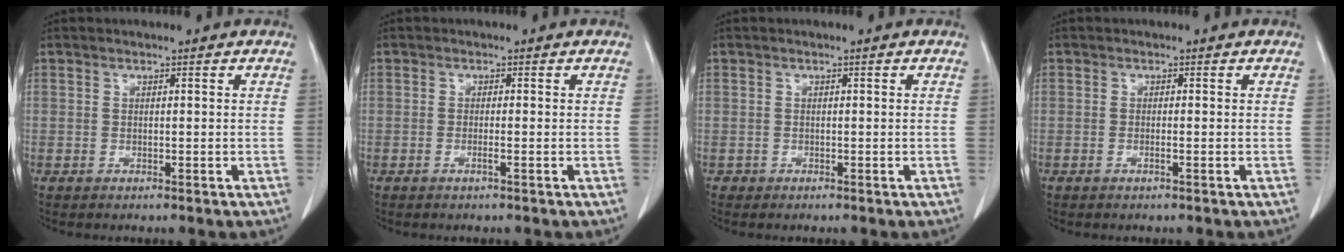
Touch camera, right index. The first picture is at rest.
{"total": 0.9, "force": [-0.5, -0.1, 0.8], "torque": [-0.017, 0.000, -0.008]}
{"total": 0.6, "force": [-0.2, 0.5, -0.2], "torque": [0.000, 0.005, -0.005]}
{"total": 0.7, "force": [-0.3, 0.0, 0.6], "torque": [-0.013, 0.000, -0.005]}